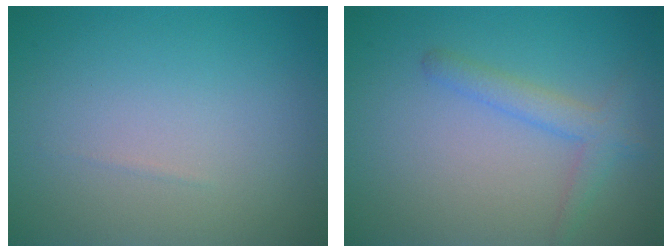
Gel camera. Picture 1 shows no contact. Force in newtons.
{"total": 2.4, "press": 2.4, "slide": 0.1}